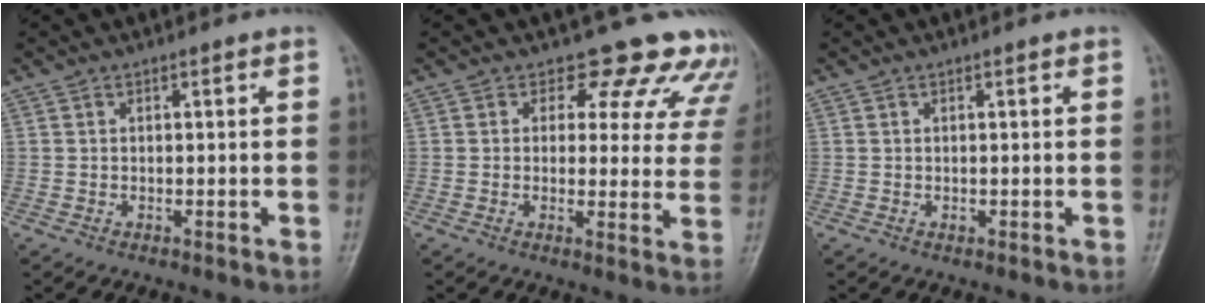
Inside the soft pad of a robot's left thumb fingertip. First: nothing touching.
{"total": 11.0, "force": [9.6, 4.9, 1.7], "torque": [0.035, -0.056, 0.083]}
{"total": 0.7, "force": [0.1, 0.5, 0.5], "torque": [-0.004, 0.000, 0.003]}